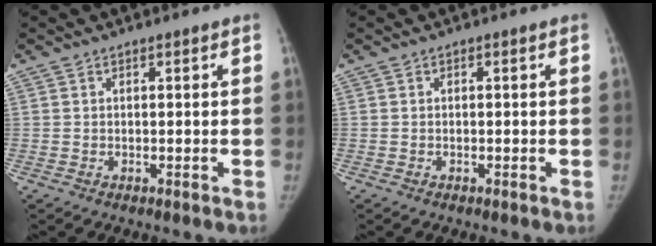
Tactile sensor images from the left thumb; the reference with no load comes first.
{"total": 0.0}